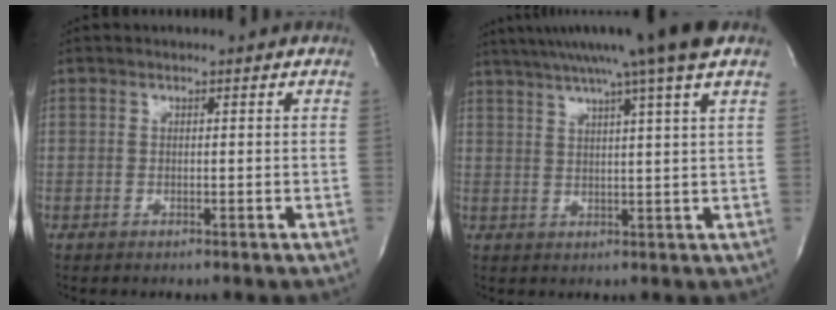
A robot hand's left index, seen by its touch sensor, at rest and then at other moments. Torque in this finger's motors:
{"motor_torque": [0.99, -1.15, 0.50, 0.21]}